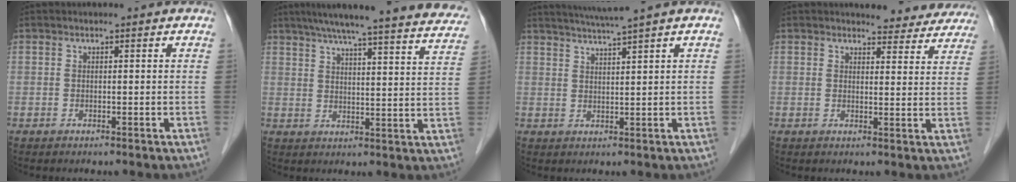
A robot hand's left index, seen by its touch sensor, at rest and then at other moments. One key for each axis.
{"total": 29.1, "fx": 26.2, "fy": 2.1, "fz": 12.6, "tx": -0.190, "ty": -0.041, "tz": 0.317}
{"total": 4.9, "fx": 4.1, "fy": -1.7, "fz": 2.1, "tx": -0.038, "ty": 0.000, "tz": 0.079}
{"total": 9.6, "fx": 9.1, "fy": 2.6, "fz": 1.3, "tx": 0.014, "ty": -0.020, "tz": 0.081}